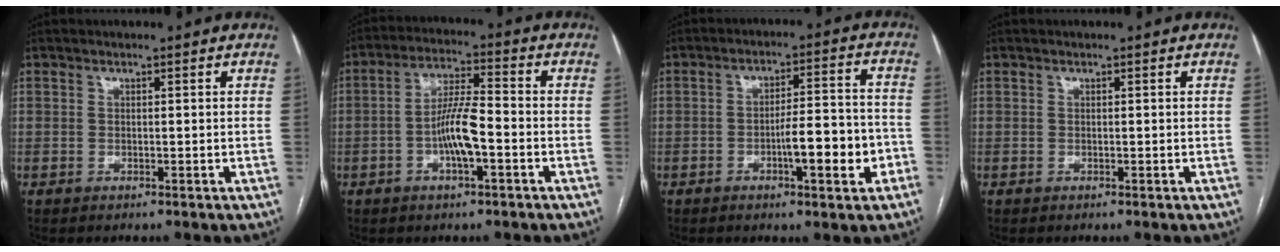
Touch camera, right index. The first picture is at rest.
{"total": 7.9, "force": [-2.4, 1.7, 7.4], "torque": [-0.147, 0.012, -0.045]}
{"total": 9.4, "force": [-3.5, 1.7, 8.5], "torque": [-0.127, 0.016, -0.049]}
{"total": 0.0}